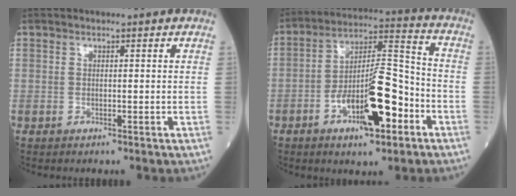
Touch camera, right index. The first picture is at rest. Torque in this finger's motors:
{"motor_torque": [0.50, -0.25, 0.48, 0.21]}